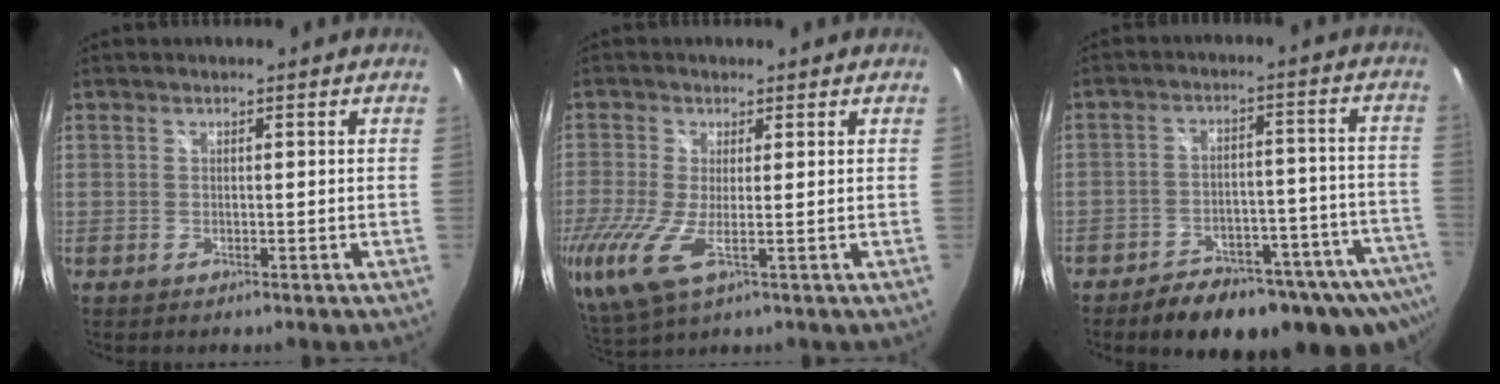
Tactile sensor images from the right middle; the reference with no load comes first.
{"total": 8.7, "force": [-2.2, 2.5, 8.0], "torque": [-0.178, -0.027, -0.044]}
{"total": 23.2, "force": [-17.8, 8.9, 11.9], "torque": [-0.167, -0.010, -0.218]}